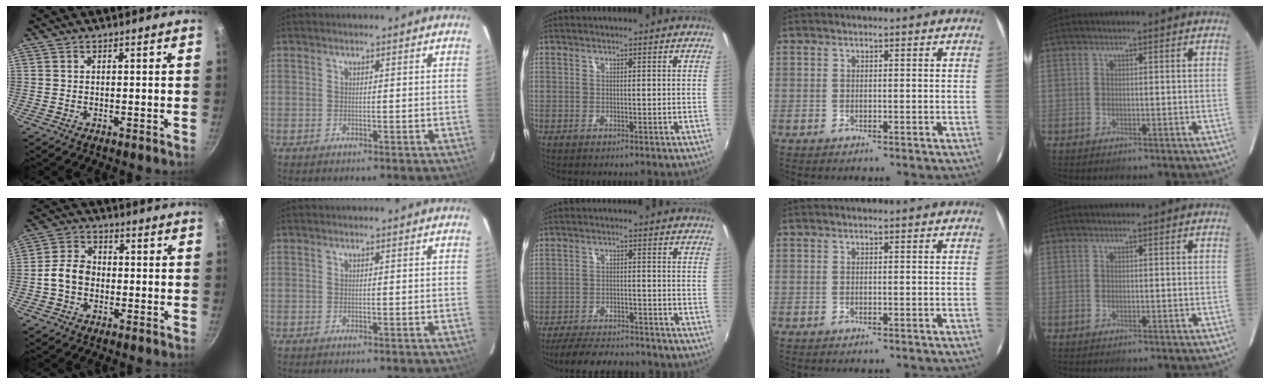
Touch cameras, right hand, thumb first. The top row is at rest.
{"thumb": {"total": 6.3, "force": [-1.2, 5.0, 3.7], "torque": [-0.046, 0.024, -0.032]}, "middle": {"total": 11.9, "force": [-10.6, 3.0, 4.7], "torque": [-0.112, -0.007, -0.160]}}